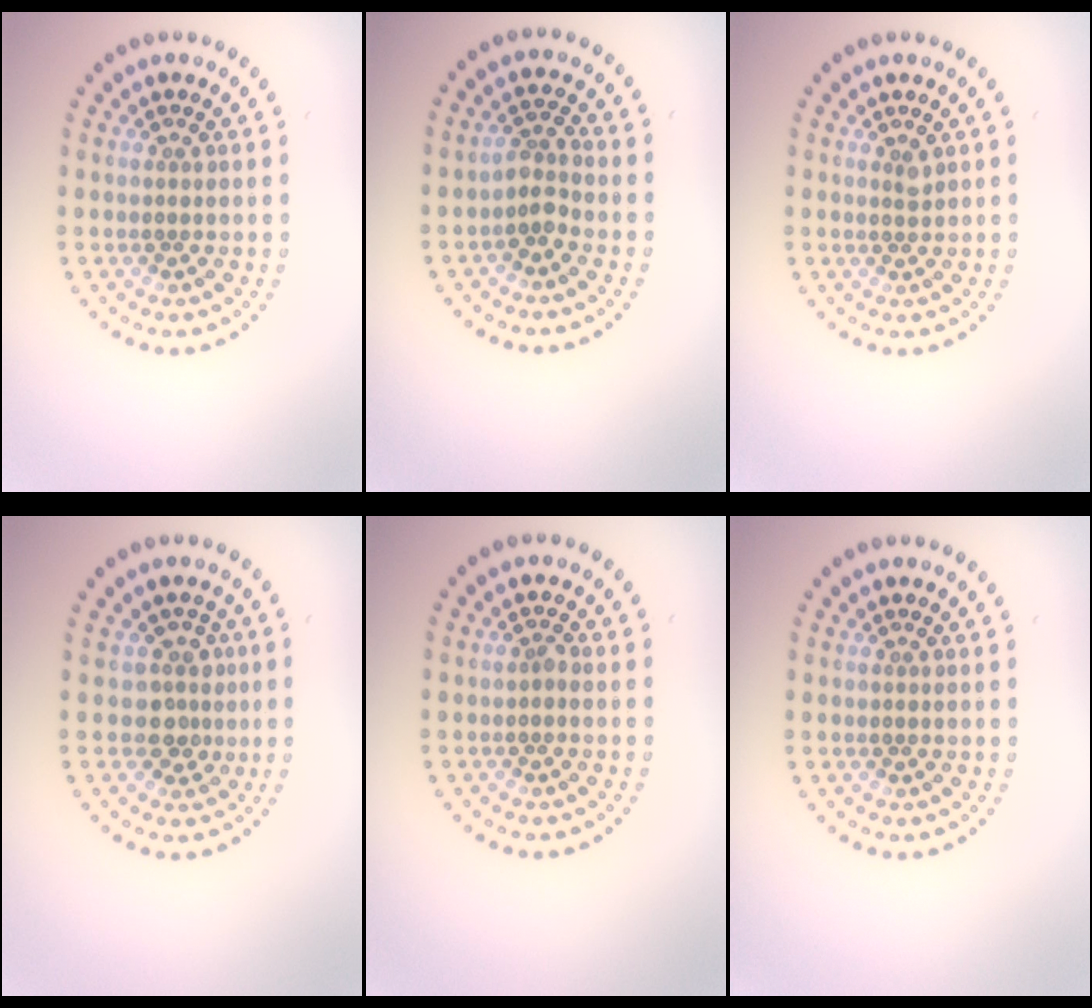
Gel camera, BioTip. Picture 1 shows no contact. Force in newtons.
{"total": 1.9, "press": 1.5, "slide": 1.2}
{"total": 0.8, "press": 0.6, "slide": 0.6}
{"total": 2.4, "press": 1.9, "slide": 1.5}
{"total": 0.6, "press": 0.6, "slide": 0.2}
{"total": 0.0}